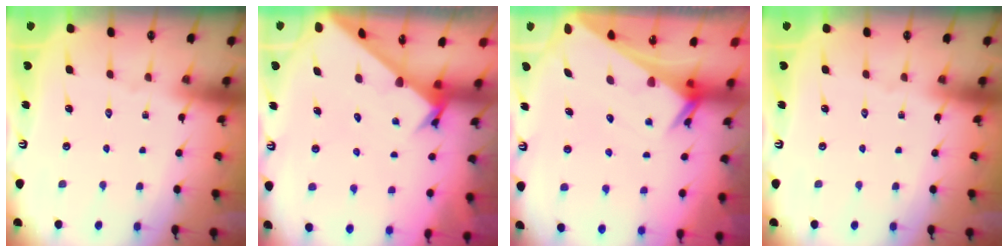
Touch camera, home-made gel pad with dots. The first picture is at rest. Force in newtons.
{"total": 2.8, "press": 2.7, "slide": 0.3}
{"total": 3.0, "press": 3.0, "slide": 0.1}
{"total": 0.0}